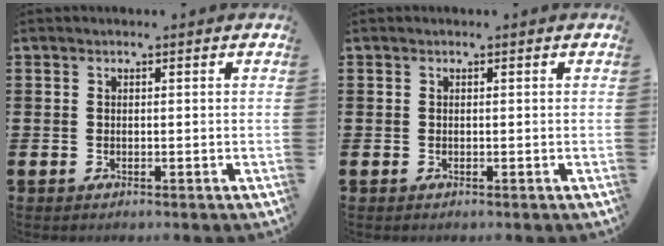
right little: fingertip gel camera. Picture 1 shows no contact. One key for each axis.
{"total": 0.0}